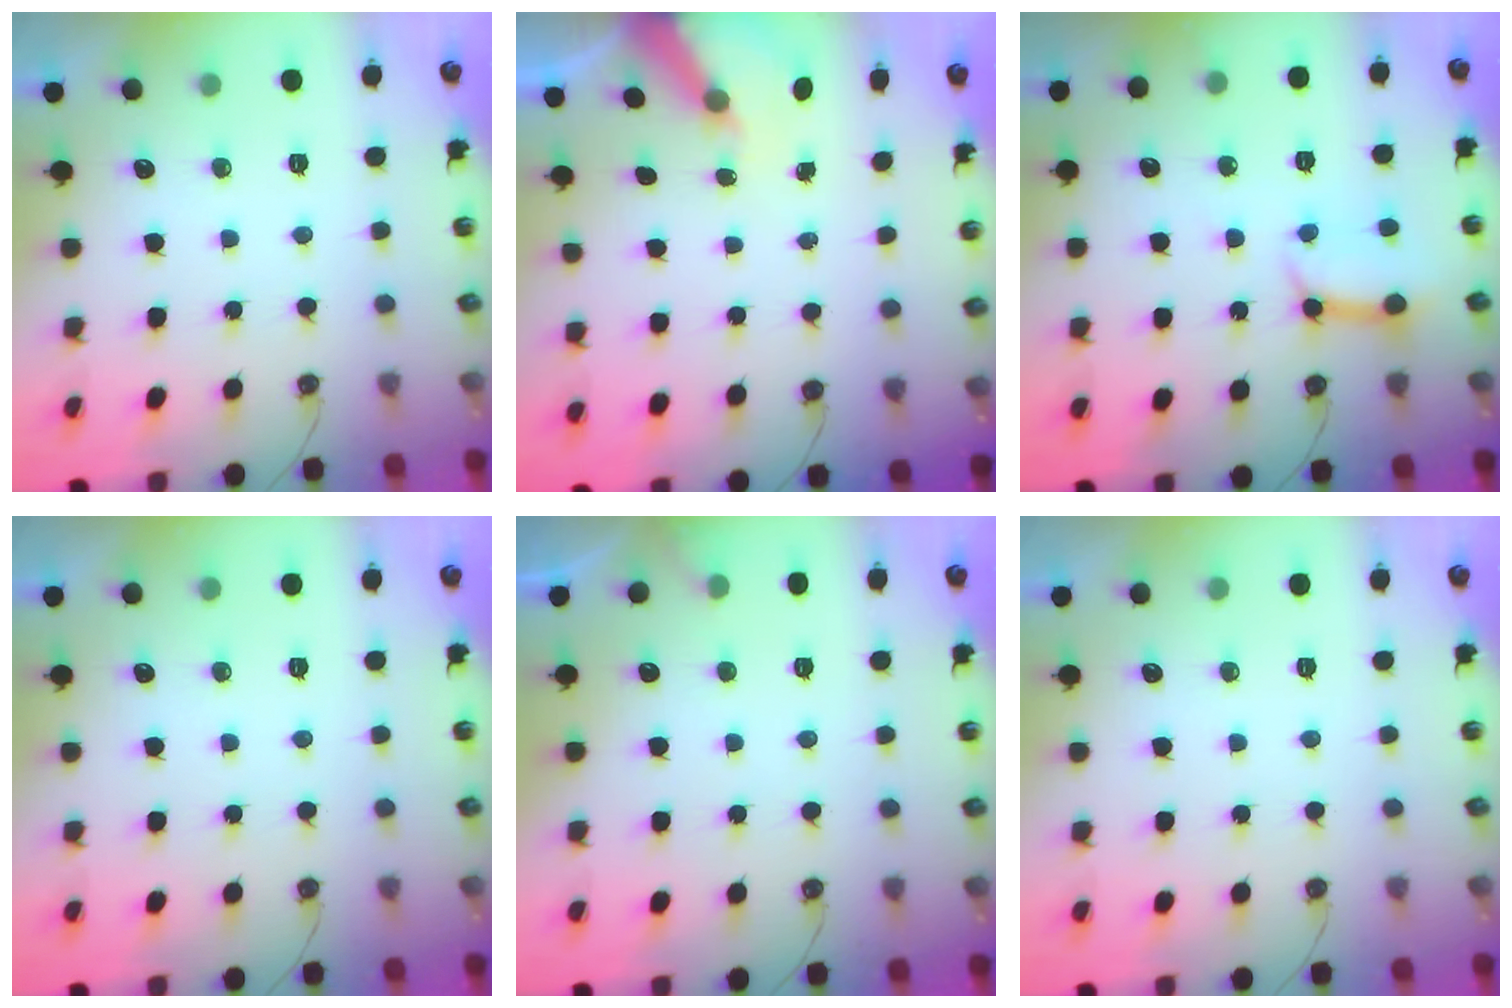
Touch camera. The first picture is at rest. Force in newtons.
{"total": 5.2, "press": 5.2, "slide": 0.6}
{"total": 9.6, "press": 9.5, "slide": 1.3}
{"total": 0.0}
{"total": 3.9, "press": 3.9, "slide": 0.2}
{"total": 0.0}